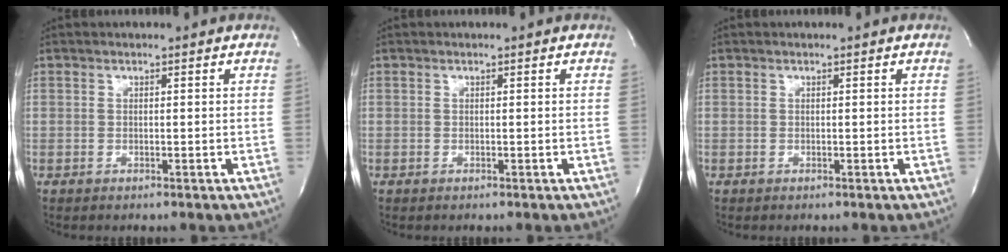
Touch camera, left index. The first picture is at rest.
{"total": 0.0}
{"total": 0.0}